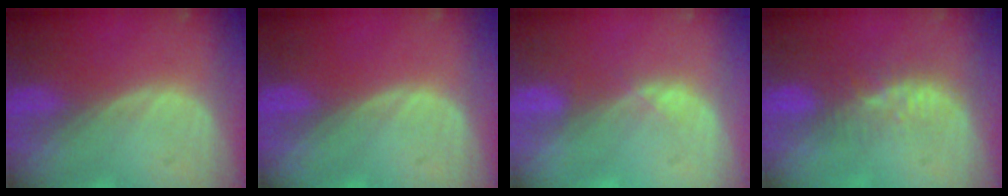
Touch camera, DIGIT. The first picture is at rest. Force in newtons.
{"total": 0.0}
{"total": 1.4, "press": 1.2, "slide": 0.7}
{"total": 4.6, "press": 4.0, "slide": 2.4}